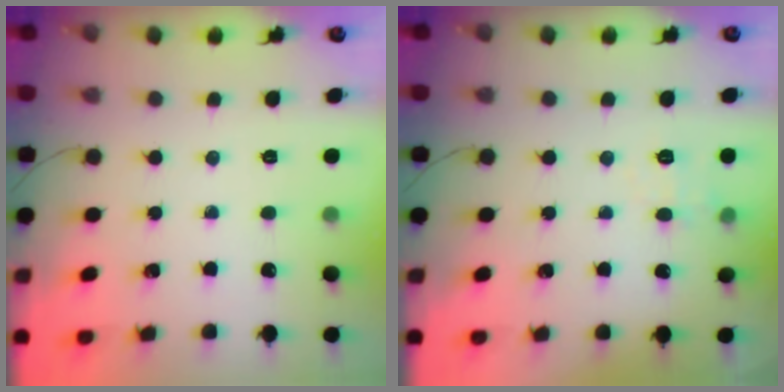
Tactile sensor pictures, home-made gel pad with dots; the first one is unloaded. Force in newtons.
{"total": 5.1, "press": 4.8, "slide": 1.7}